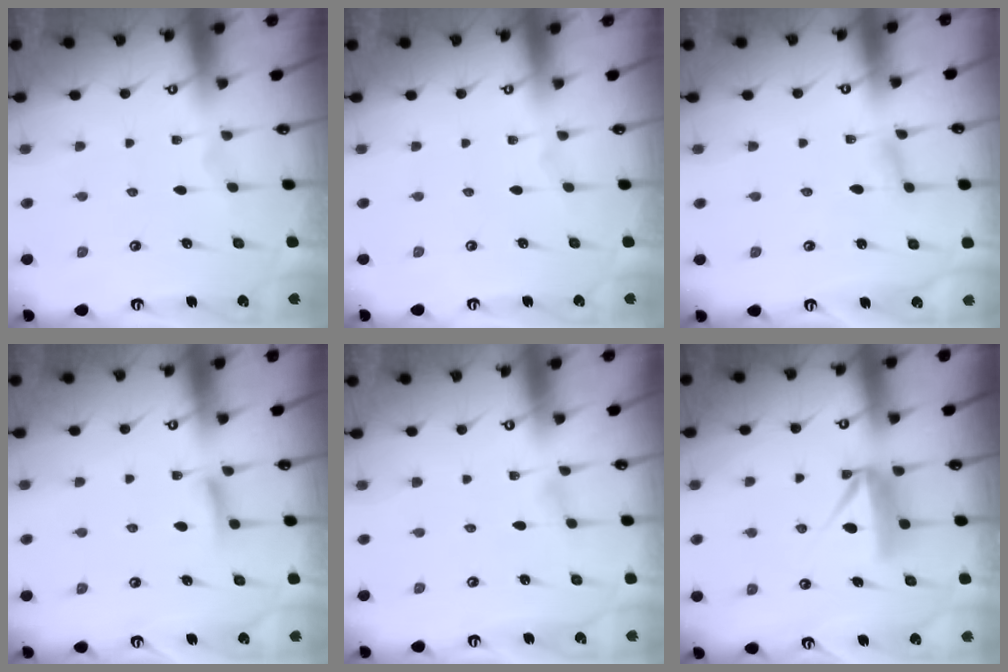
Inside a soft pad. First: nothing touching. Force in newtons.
{"total": 0.0}
{"total": 3.1, "press": 3.0, "slide": 0.3}
{"total": 5.5, "press": 5.4, "slide": 0.8}
{"total": 1.9, "press": 1.9, "slide": 0.2}
{"total": 7.7, "press": 7.7, "slide": 0.4}